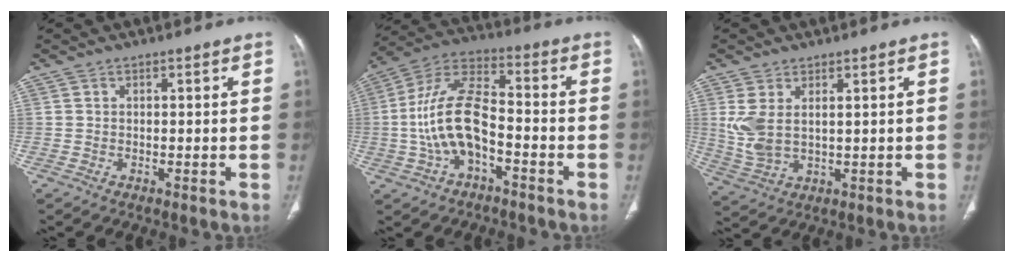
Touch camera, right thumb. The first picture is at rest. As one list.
[{"total": 14.1, "force": [-3.5, 7.1, 11.7], "torque": [-0.233, 0.047, -0.068]}, {"total": 6.8, "force": [1.8, 3.7, 5.5], "torque": [-0.126, -0.008, 0.052]}]